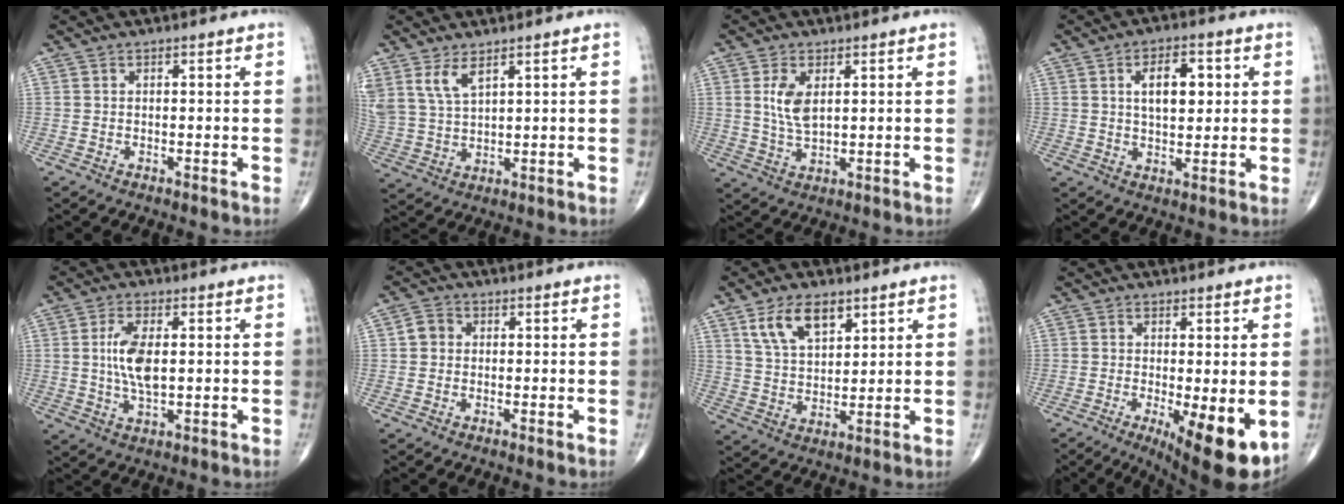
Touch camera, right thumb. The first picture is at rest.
{"total": 6.5, "force": [4.0, 2.7, 4.3], "torque": [-0.088, -0.016, 0.091]}
{"total": 6.0, "force": [1.7, 3.0, 4.9], "torque": [-0.096, -0.011, 0.038]}
{"total": 8.1, "force": [2.0, 4.3, 6.6], "torque": [-0.084, -0.003, 0.033]}
{"total": 7.8, "force": [0.8, 3.5, 7.0], "torque": [-0.141, -0.006, 0.016]}
{"total": 2.9, "force": [0.2, 2.6, 1.3], "torque": [-0.014, 0.007, -0.003]}
{"total": 9.6, "force": [5.3, 5.0, 6.3], "torque": [-0.099, -0.023, 0.105]}
{"total": 11.5, "force": [-3.3, 3.3, 10.5], "torque": [-0.149, -0.024, -0.041]}